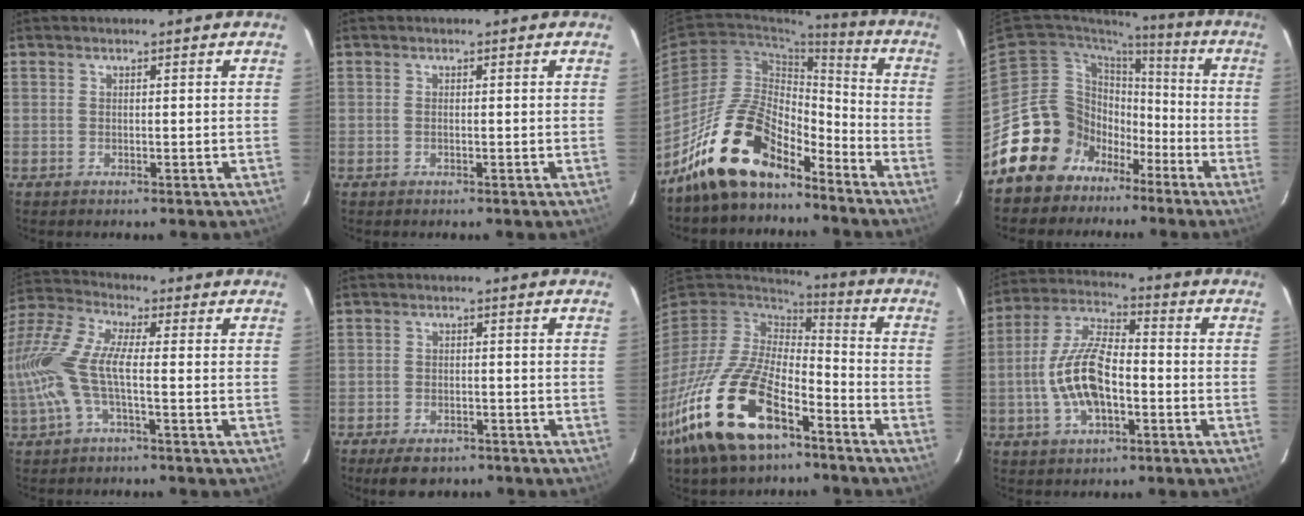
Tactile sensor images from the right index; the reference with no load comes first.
{"total": 0.0}
{"total": 16.0, "force": [-12.4, 6.4, 7.9], "torque": [-0.155, 0.023, -0.222]}
{"total": 15.1, "force": [-7.9, 12.6, 2.5], "torque": [-0.073, 0.053, -0.132]}
{"total": 14.8, "force": [-2.7, 4.9, 13.6], "torque": [-0.283, -0.003, -0.061]}
{"total": 6.6, "force": [-5.0, 3.3, 2.8], "torque": [-0.067, -0.002, -0.071]}
{"total": 22.0, "force": [-12.5, 10.2, 14.9], "torque": [-0.323, -0.035, -0.231]}
{"total": 12.9, "force": [-3.1, 5.7, 11.1], "torque": [-0.235, 0.008, -0.057]}